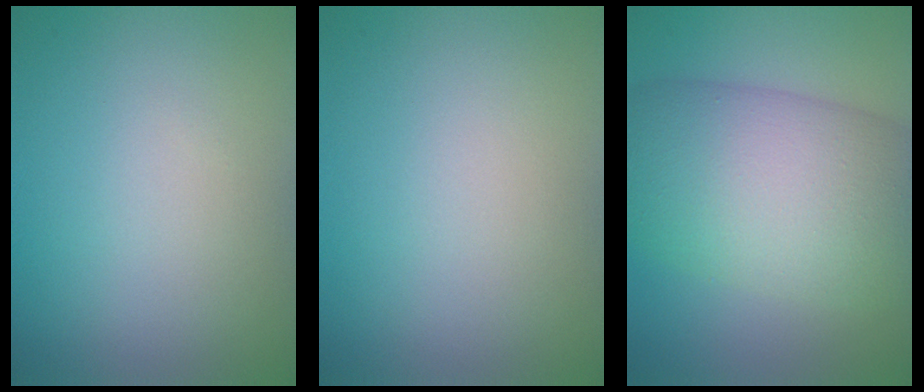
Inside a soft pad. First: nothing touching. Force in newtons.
{"total": 0.0}
{"total": 12.0, "press": 12.0, "slide": 0.3}